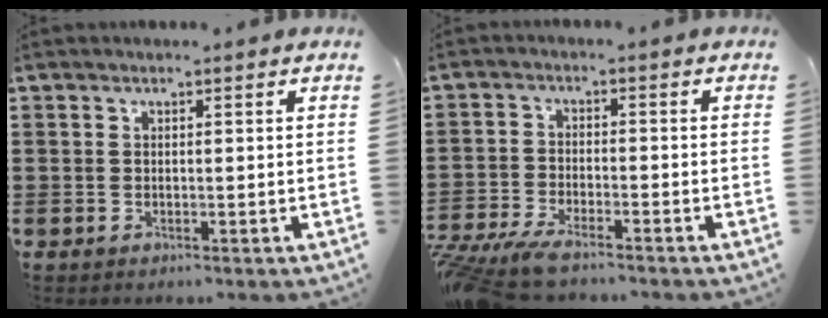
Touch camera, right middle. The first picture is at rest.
{"total": 4.5, "force": [-4.2, 0.4, 1.6], "torque": [-0.057, -0.011, -0.089]}